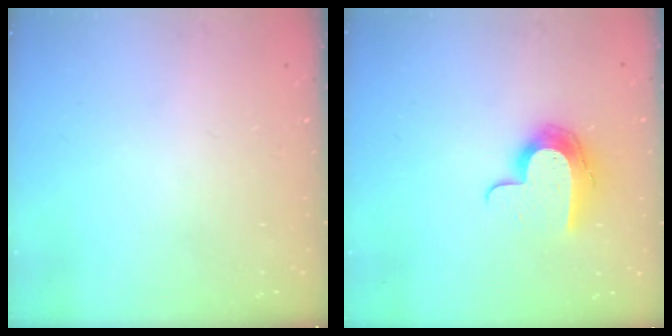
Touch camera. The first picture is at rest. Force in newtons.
{"total": 12.1, "press": 12.1, "slide": 0.6}